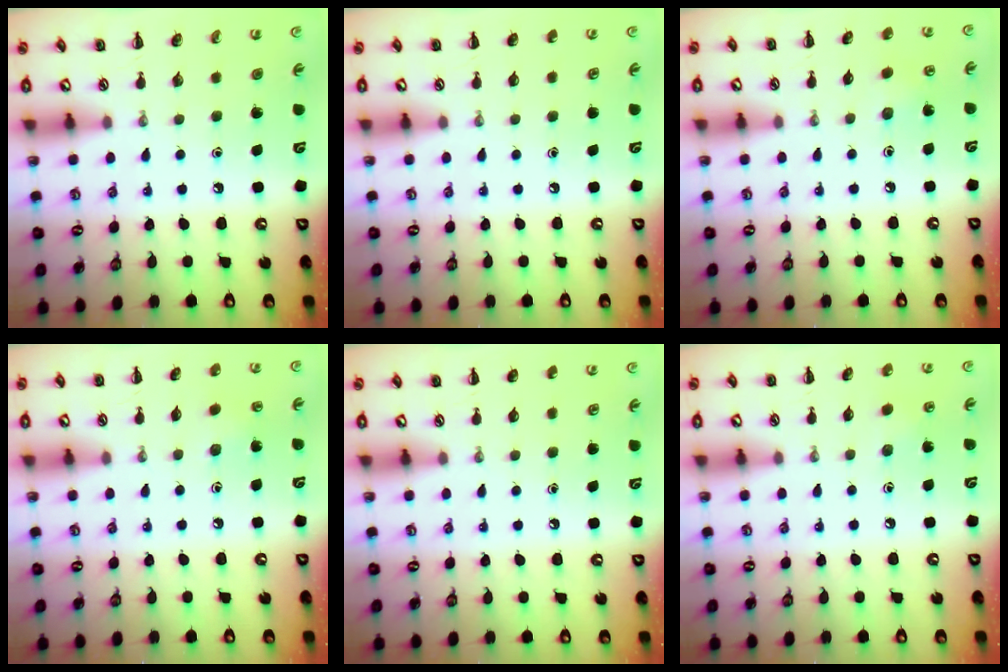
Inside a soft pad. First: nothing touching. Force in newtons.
{"total": 0.0}
{"total": 5.9, "press": 5.6, "slide": 1.8}
{"total": 3.0, "press": 2.9, "slide": 0.9}
{"total": 0.0}
{"total": 5.7, "press": 5.4, "slide": 1.6}